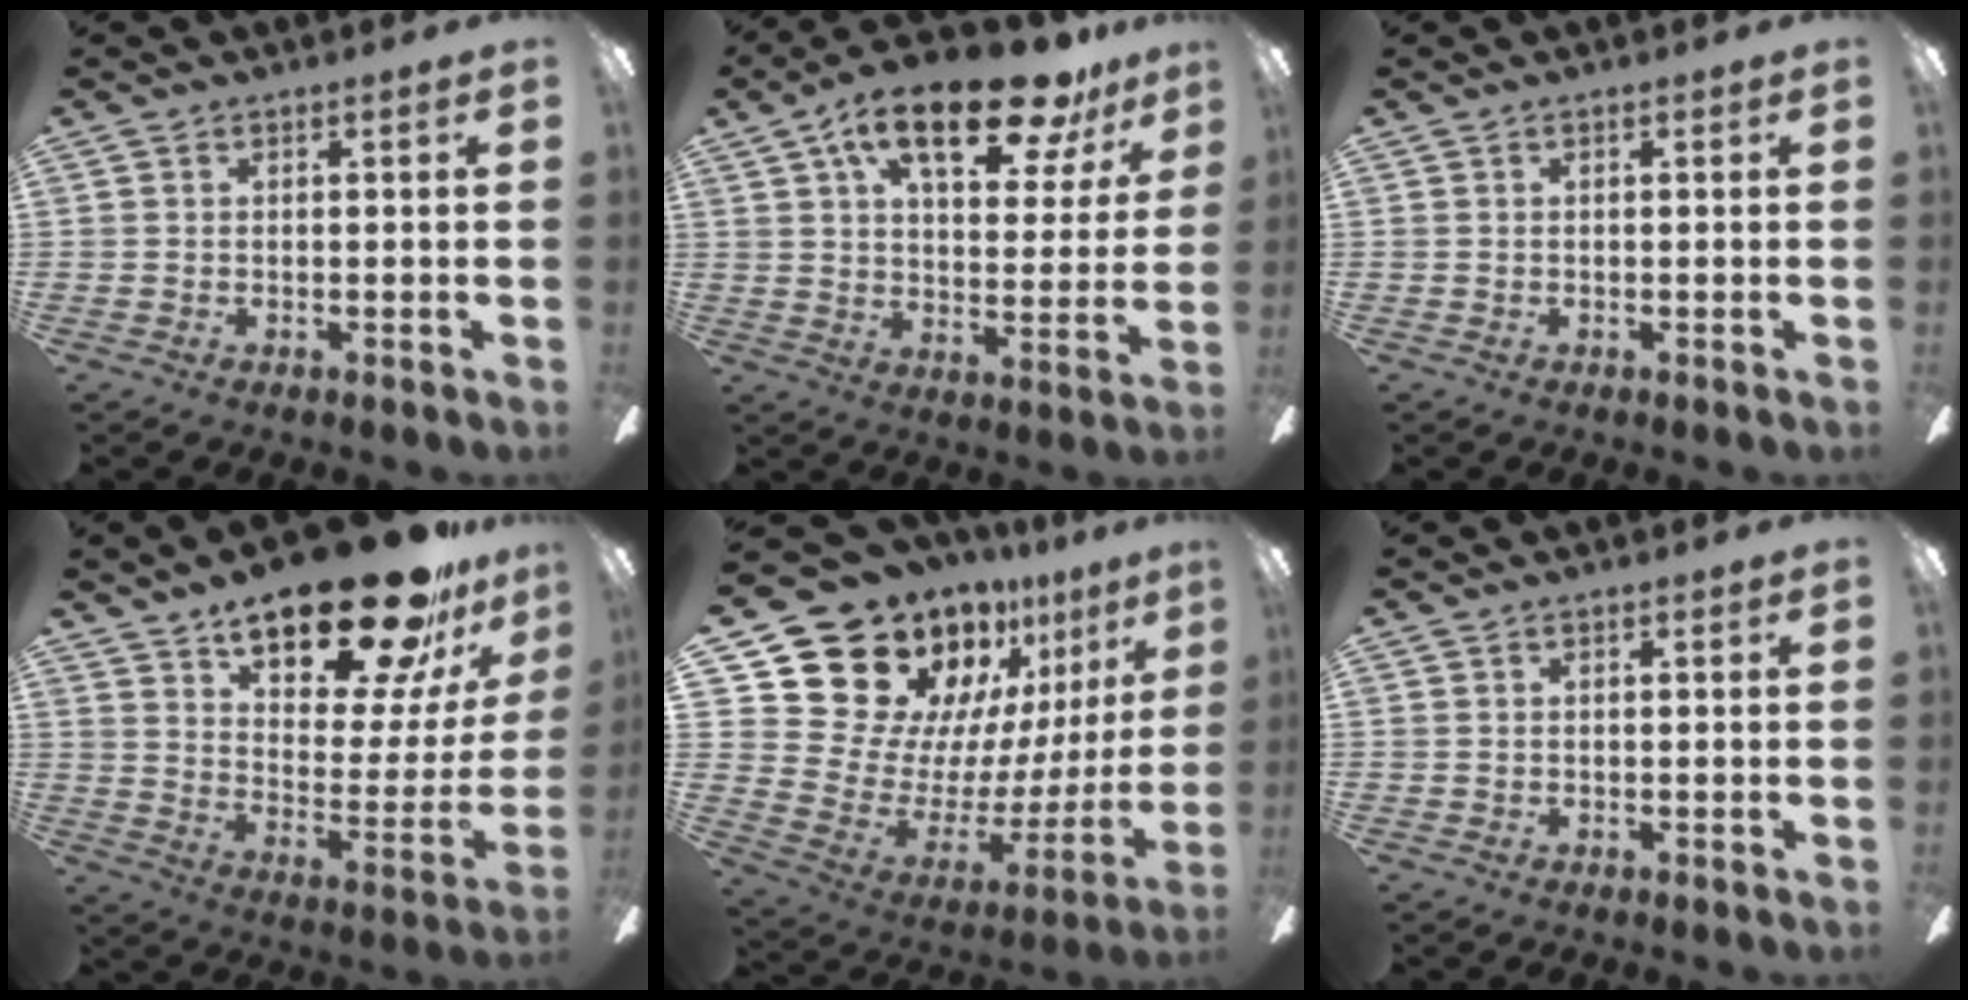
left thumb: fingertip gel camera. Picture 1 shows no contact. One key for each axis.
{"total": 19.9, "fx": 12.4, "fy": 7.8, "fz": 13.5, "tx": -0.215, "ty": -0.056, "tz": 0.203}
{"total": 0.0}
{"total": 25.1, "fx": 19.2, "fy": 7.4, "fz": 14.4, "tx": -0.207, "ty": -0.134, "tz": 0.314}
{"total": 21.4, "fx": 17.0, "fy": 11.4, "fz": 6.3, "tx": -0.108, "ty": -0.144, "tz": 0.336}
{"total": 0.0}